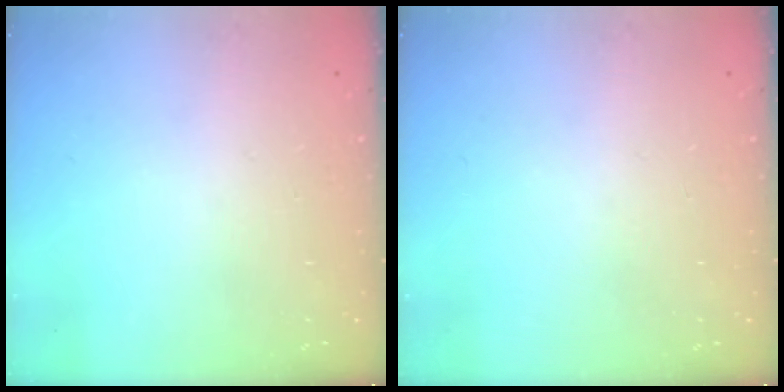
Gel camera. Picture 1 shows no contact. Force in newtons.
{"total": 0.0}